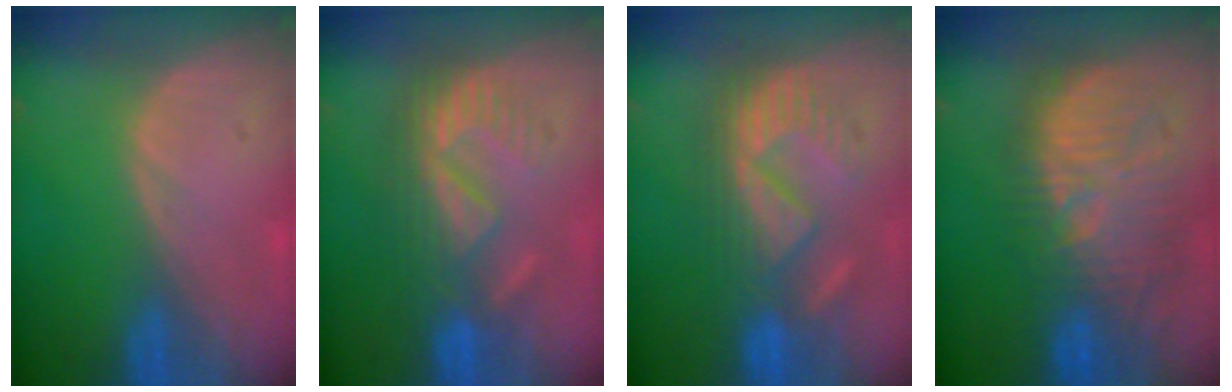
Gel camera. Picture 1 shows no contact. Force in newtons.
{"total": 8.9, "press": 8.2, "slide": 3.6}
{"total": 9.4, "press": 9.4, "slide": 0.4}
{"total": 12.0, "press": 11.5, "slide": 3.4}